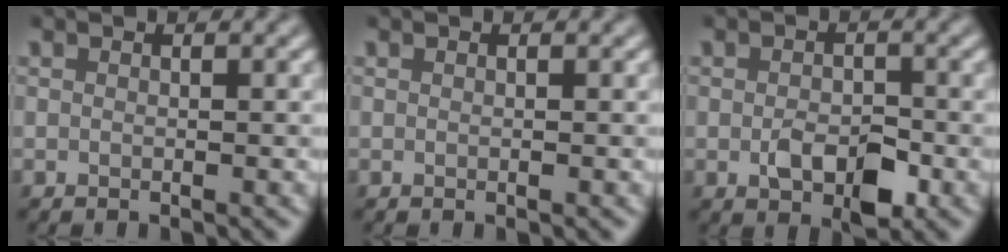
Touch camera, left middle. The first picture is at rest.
{"total": 0.0}
{"total": 3.3, "force": [-1.1, 2.0, 2.4], "torque": [-0.039, -0.005, -0.017]}